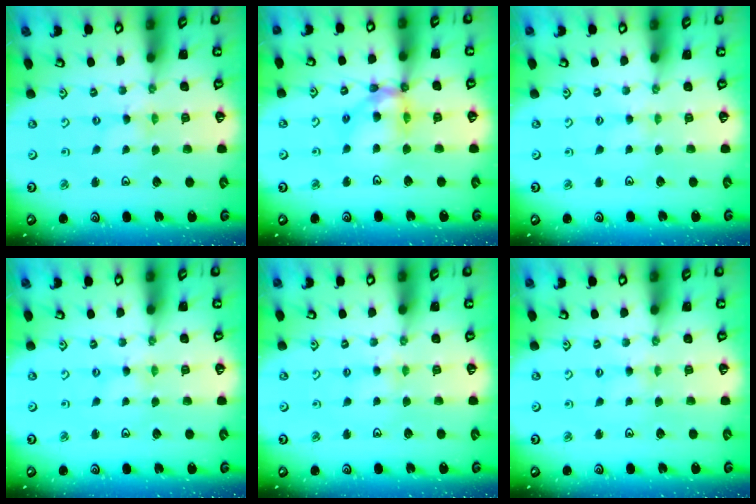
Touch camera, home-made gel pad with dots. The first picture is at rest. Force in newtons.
{"total": 13.5, "press": 13.5, "slide": 1.2}
{"total": 1.2, "press": 1.2, "slide": 0.3}
{"total": 0.0}
{"total": 3.0, "press": 2.9, "slide": 0.4}
{"total": 1.8, "press": 1.7, "slide": 0.3}